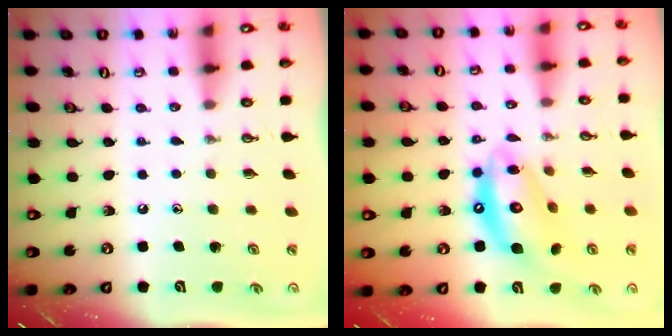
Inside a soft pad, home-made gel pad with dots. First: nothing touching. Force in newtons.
{"total": 13.6, "press": 13.6, "slide": 1.2}